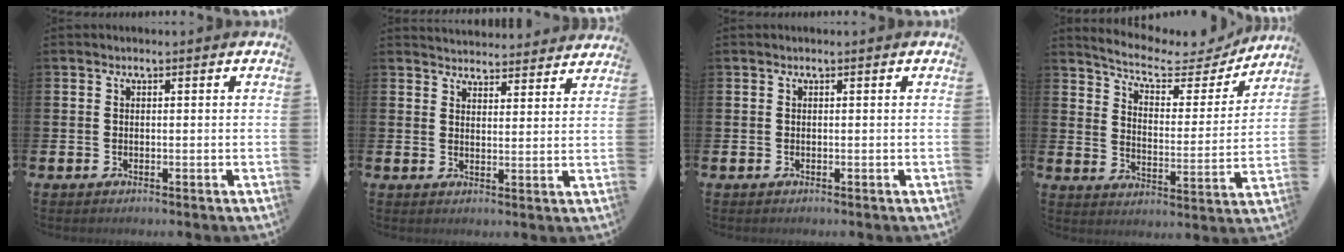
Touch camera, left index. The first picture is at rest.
{"total": 4.3, "force": [4.2, 0.6, -0.3], "torque": [-0.003, -0.029, 0.076]}
{"total": 0.0}
{"total": 6.9, "force": [6.2, 2.1, 2.2], "torque": [-0.061, -0.048, 0.099]}